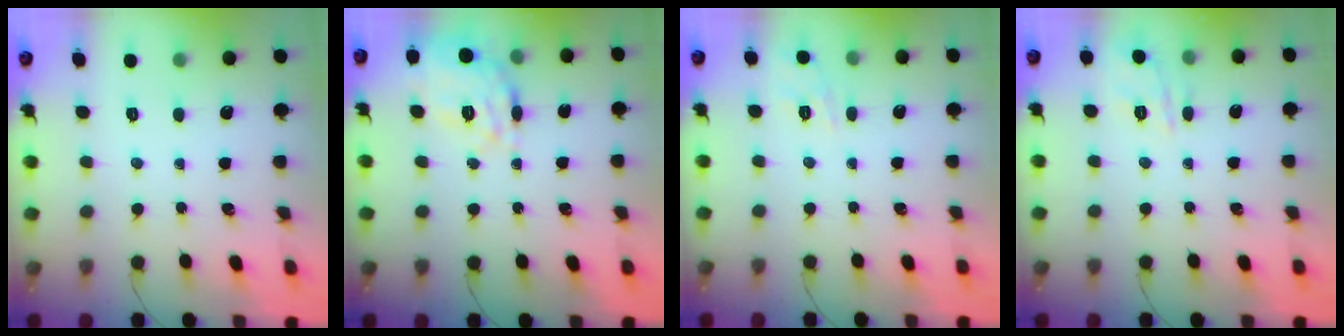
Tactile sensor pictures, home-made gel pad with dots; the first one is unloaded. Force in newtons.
{"total": 13.1, "press": 13.0, "slide": 1.5}
{"total": 9.6, "press": 9.5, "slide": 1.5}
{"total": 2.4, "press": 2.0, "slide": 1.3}